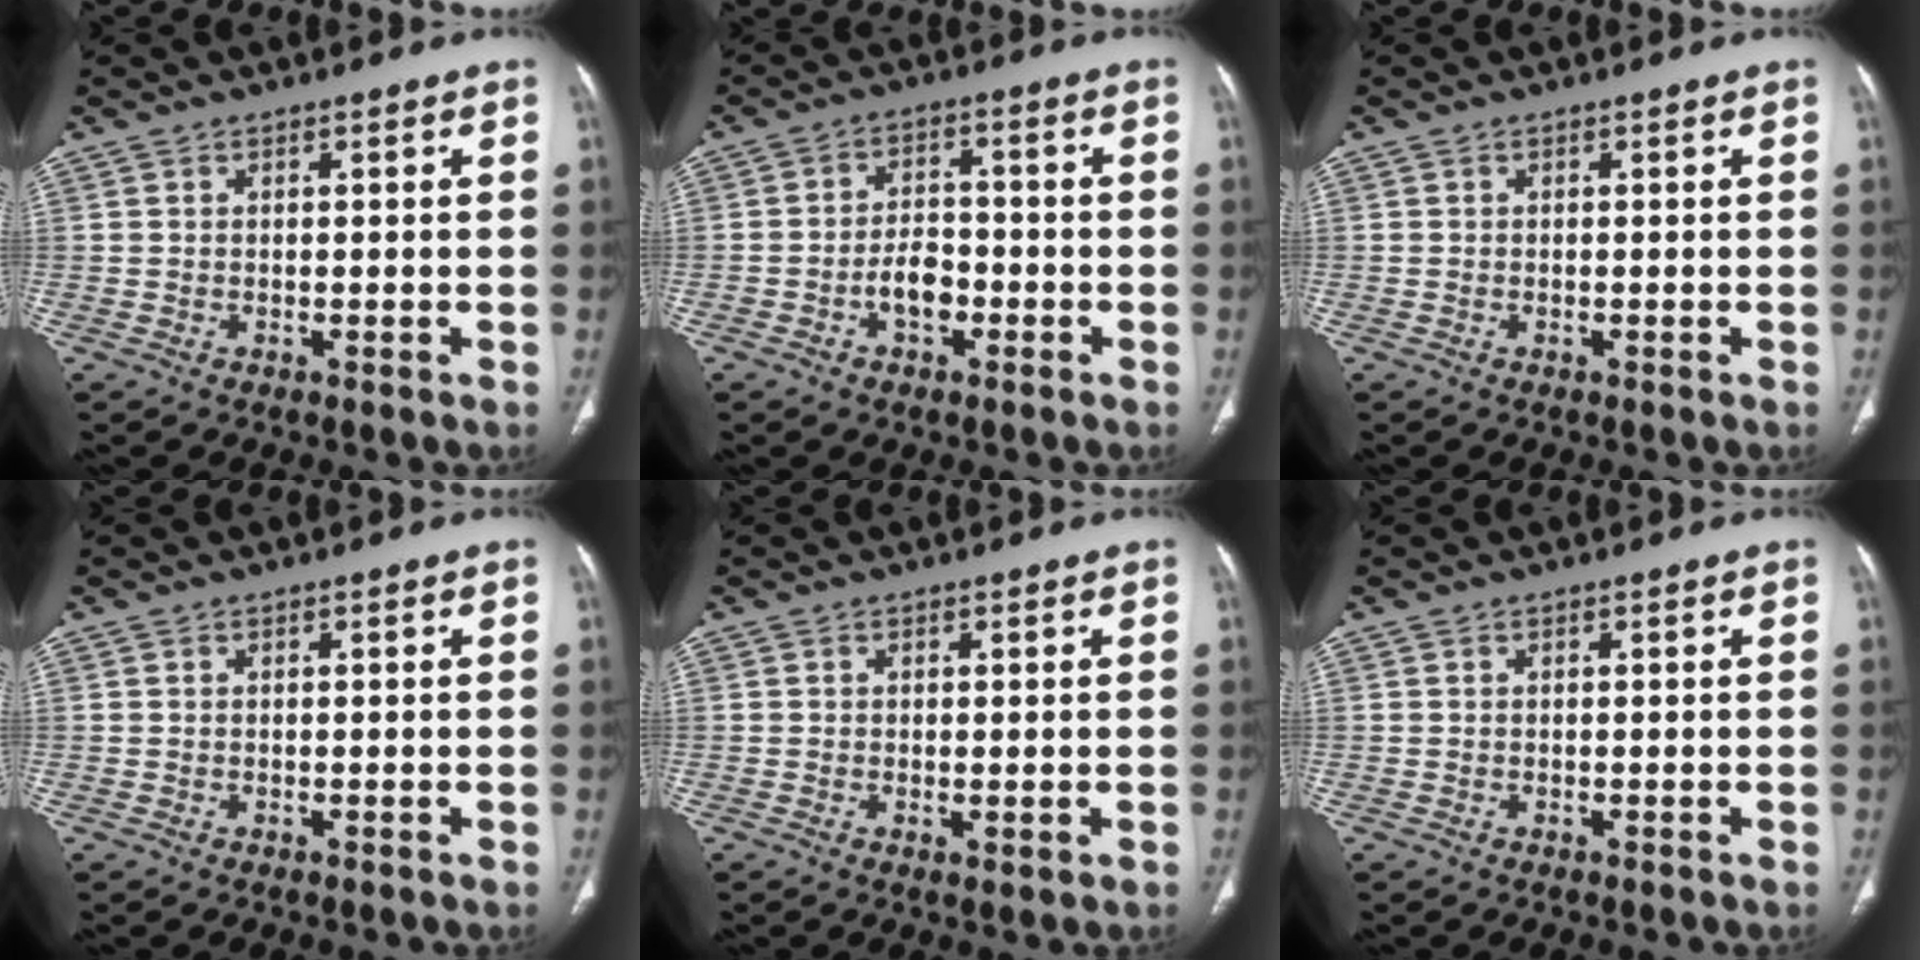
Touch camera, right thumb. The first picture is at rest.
{"total": 5.3, "force": [-2.1, 3.4, 3.5], "torque": [-0.044, 0.024, -0.039]}
{"total": 0.0}
{"total": 0.0}
{"total": 1.2, "force": [0.0, 0.4, 1.1], "torque": [-0.022, -0.008, 0.002]}
{"total": 0.0}